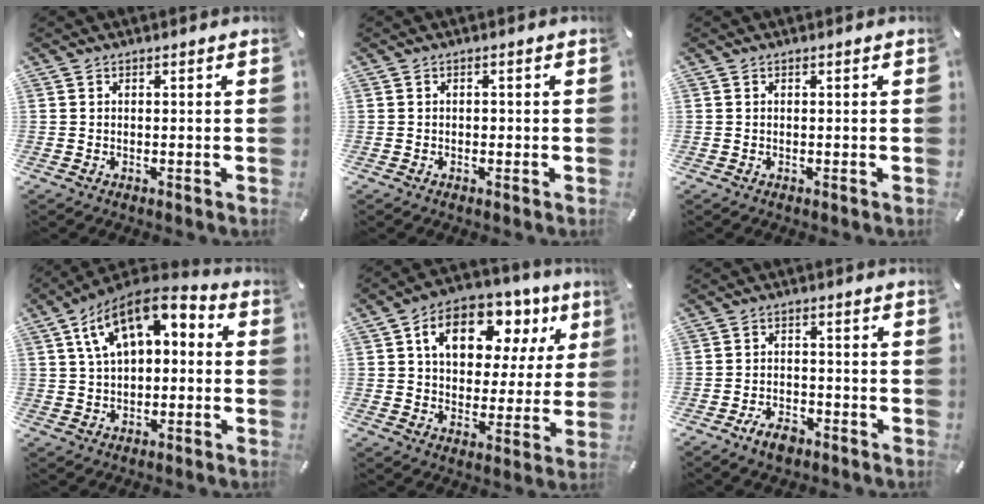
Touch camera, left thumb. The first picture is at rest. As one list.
[{"total": 0.6, "force": [-0.3, 0.5, 0.2], "torque": [-0.003, 0.003, -0.006]}, {"total": 0.0}, {"total": 12.0, "force": [5.0, 7.3, 8.1], "torque": [-0.157, -0.013, 0.091]}, {"total": 14.5, "force": [6.5, 10.0, 8.2], "torque": [-0.131, -0.020, 0.116]}, {"total": 4.9, "force": [-3.6, 2.7, 2.1], "torque": [-0.042, 0.019, -0.068]}]